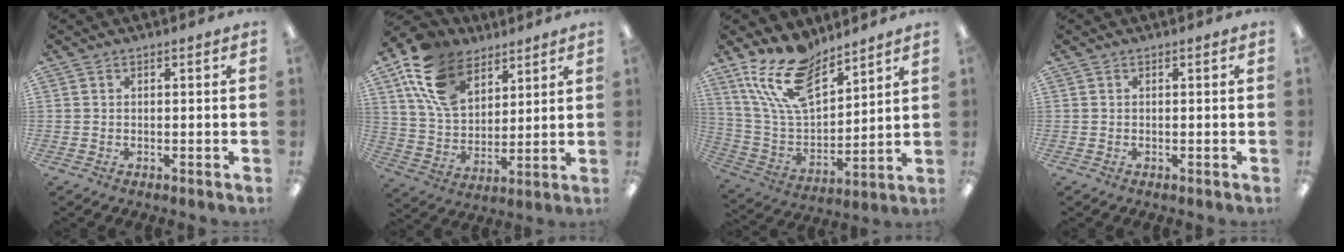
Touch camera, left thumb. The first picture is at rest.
{"total": 16.4, "force": [9.8, 10.3, 8.2], "torque": [-0.176, -0.034, 0.189]}
{"total": 17.8, "force": [12.5, 8.5, 9.4], "torque": [-0.201, -0.062, 0.230]}
{"total": 0.0}